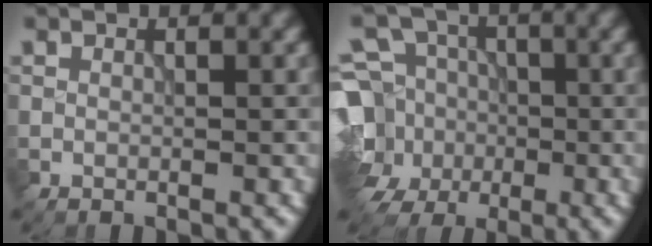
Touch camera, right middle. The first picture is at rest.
{"total": 10.6, "force": [-2.5, 9.2, 4.7], "torque": [-0.104, 0.002, -0.064]}